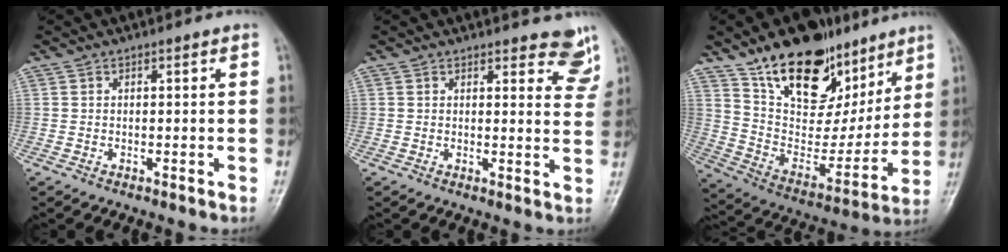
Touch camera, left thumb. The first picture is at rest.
{"total": 6.9, "force": [6.1, 2.2, 2.1], "torque": [0.014, -0.039, 0.051]}
{"total": 25.7, "force": [15.6, 14.1, 14.7], "torque": [-0.183, -0.049, 0.268]}